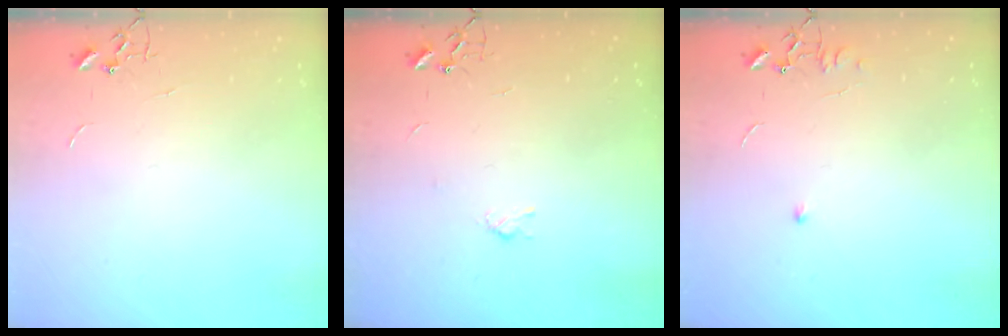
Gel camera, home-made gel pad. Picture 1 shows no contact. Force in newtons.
{"total": 3.0, "press": 2.9, "slide": 0.6}
{"total": 5.3, "press": 5.2, "slide": 0.8}